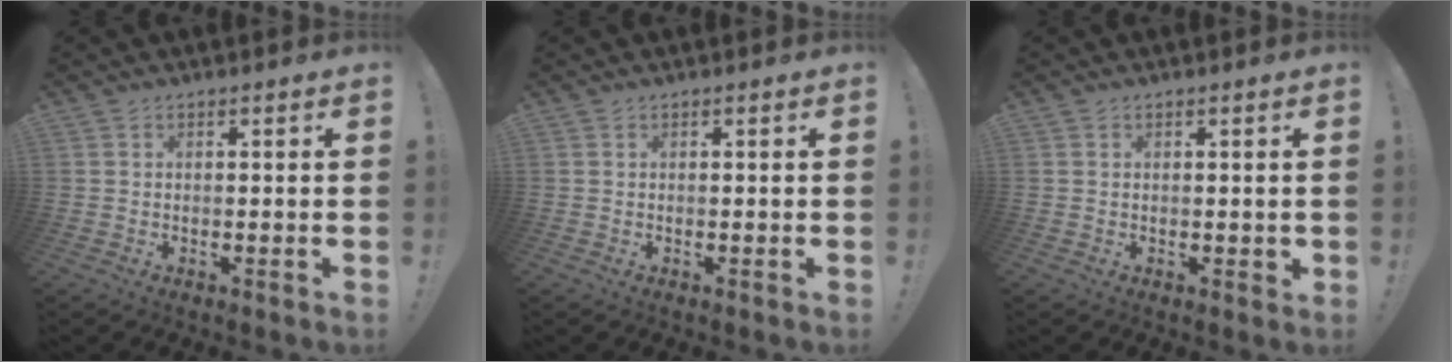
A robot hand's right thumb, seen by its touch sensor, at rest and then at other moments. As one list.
[{"total": 0.0}, {"total": 1.0, "force": [0.3, 0.8, 0.6], "torque": [-0.004, 0.000, 0.004]}]